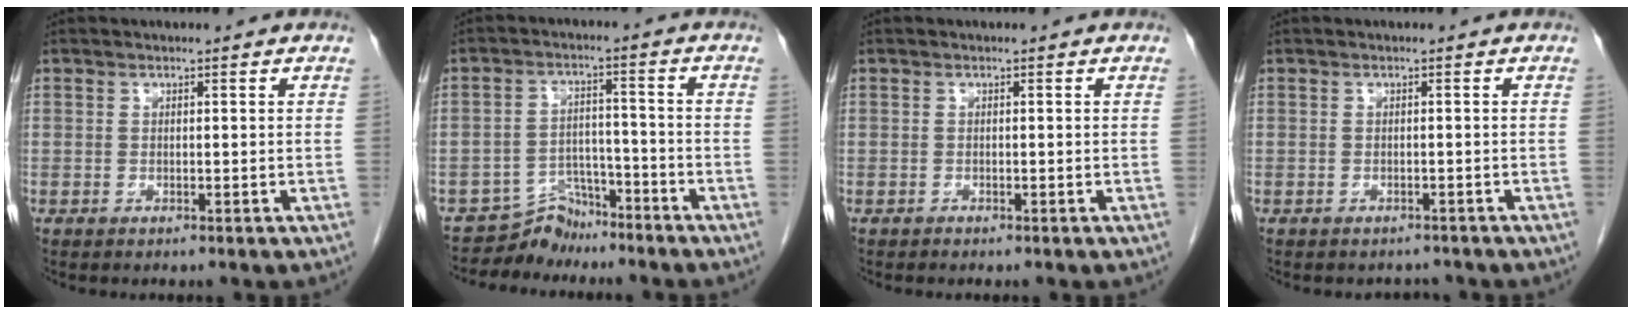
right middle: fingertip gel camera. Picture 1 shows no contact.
{"total": 5.2, "force": [-4.8, 1.9, -0.6], "torque": [0.011, 0.016, -0.082]}
{"total": 0.0}
{"total": 2.0, "force": [-1.9, 0.9, -0.1], "torque": [-0.004, -0.003, -0.027]}